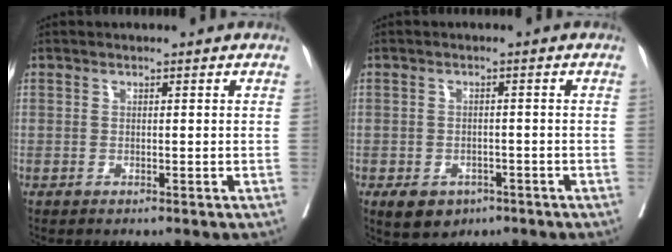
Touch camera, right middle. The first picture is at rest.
{"total": 4.7, "force": [-2.8, 3.2, 2.0], "torque": [-0.035, -0.003, -0.035]}